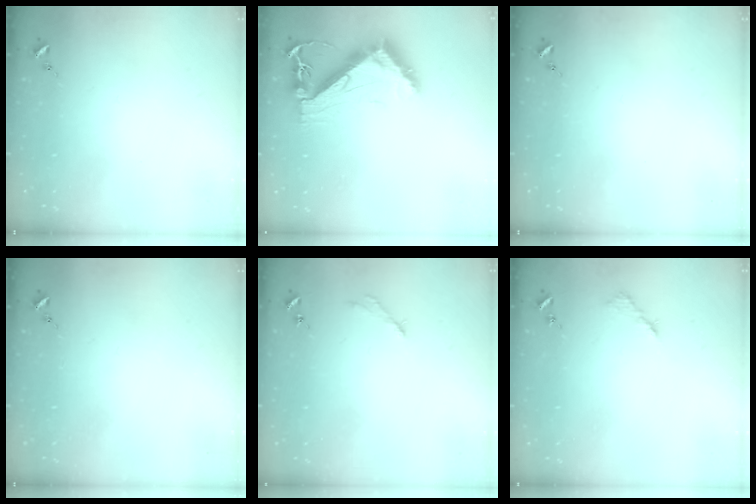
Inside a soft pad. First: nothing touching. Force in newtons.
{"total": 9.5, "press": 9.5, "slide": 1.1}
{"total": 0.0}
{"total": 0.0}
{"total": 2.5, "press": 2.5, "slide": 0.3}
{"total": 3.1, "press": 3.1, "slide": 0.4}